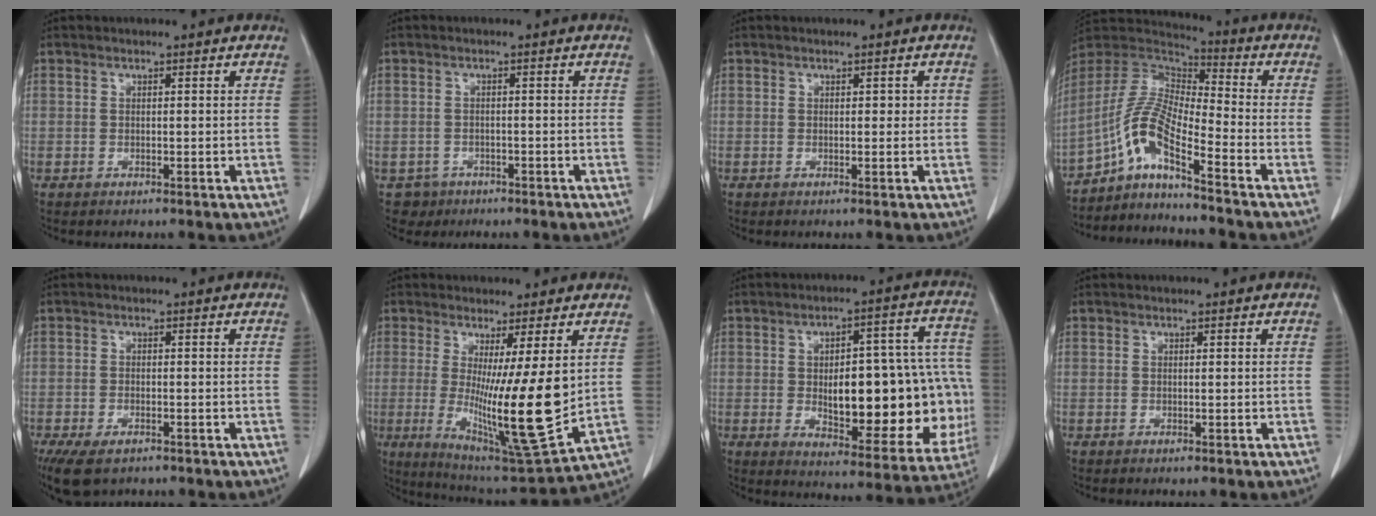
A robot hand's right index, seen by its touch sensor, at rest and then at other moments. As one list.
[{"total": 3.3, "force": [-1.6, 2.9, -0.3], "torque": [0.009, 0.011, -0.023]}, {"total": 1.4, "force": [0.3, 0.8, 1.1], "torque": [-0.013, 0.003, 0.005]}, {"total": 9.8, "force": [-6.3, 0.7, 7.5], "torque": [-0.170, 0.012, -0.123]}, {"total": 6.8, "force": [-4.6, 3.2, 3.8], "torque": [-0.071, -0.011, -0.071]}, {"total": 15.6, "force": [0.4, 0.6, 15.6], "torque": [-0.273, -0.046, 0.015]}, {"total": 23.3, "force": [-2.0, 8.4, 21.7], "torque": [-0.226, 0.033, 0.003]}, {"total": 0.0}]